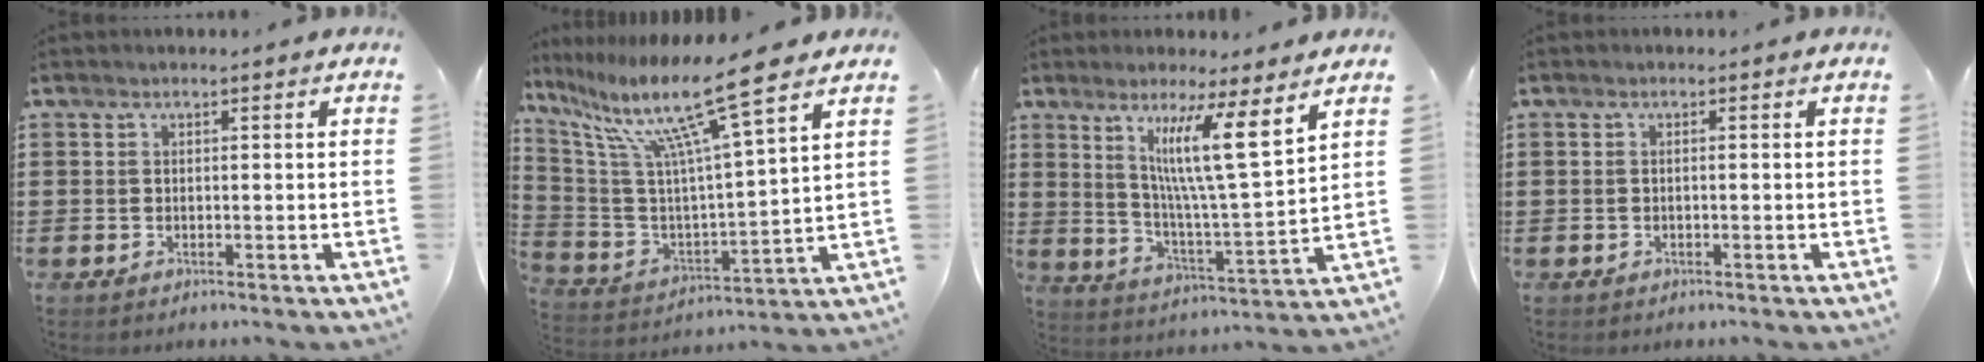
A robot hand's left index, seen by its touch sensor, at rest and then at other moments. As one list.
[{"total": 13.8, "force": [9.5, 0.6, 10.1], "torque": [-0.216, -0.054, 0.150]}, {"total": 11.5, "force": [6.7, 0.8, 9.3], "torque": [-0.172, -0.031, 0.105]}, {"total": 0.5, "force": [-0.2, 0.0, 0.5], "torque": [-0.010, -0.003, -0.003]}]